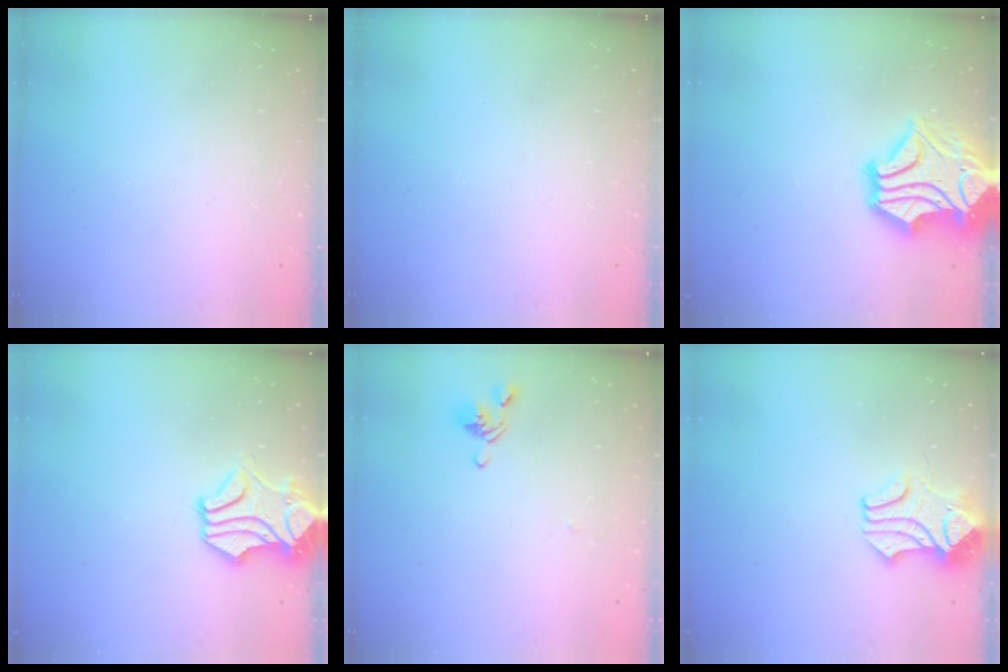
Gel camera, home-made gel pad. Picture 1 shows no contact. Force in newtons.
{"total": 0.0}
{"total": 7.6, "press": 7.3, "slide": 2.0}
{"total": 2.2, "press": 1.8, "slide": 1.3}
{"total": 2.5, "press": 2.3, "slide": 0.9}
{"total": 2.4, "press": 2.2, "slide": 1.0}